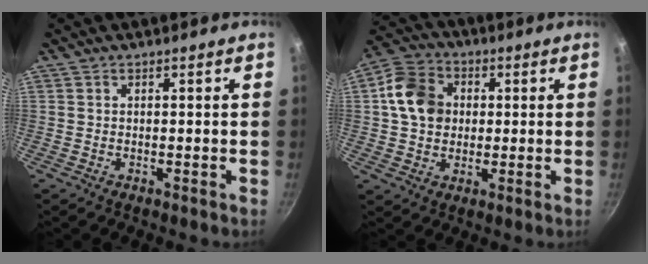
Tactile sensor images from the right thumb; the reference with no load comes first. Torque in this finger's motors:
{"motor_torque": [1.00, 1.10, 0.00, 0.07, 0.03]}